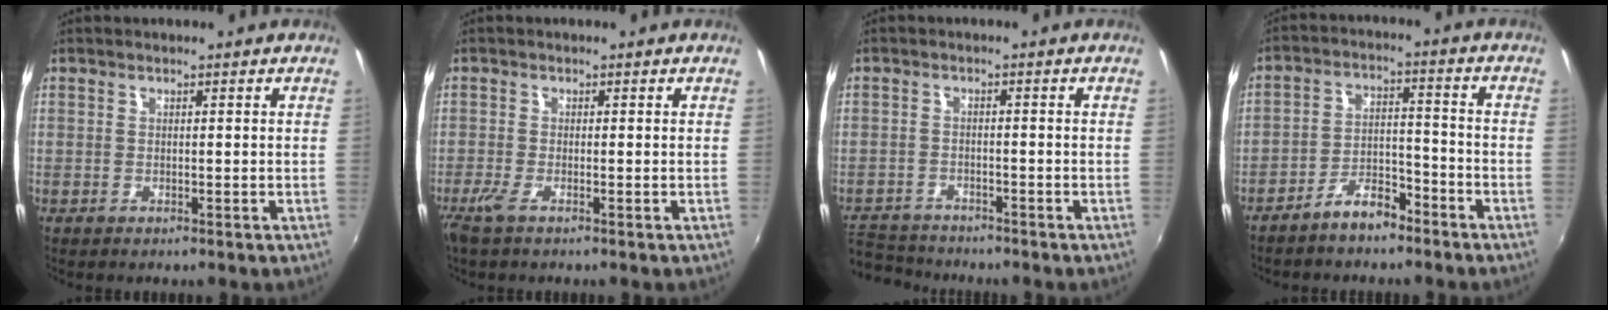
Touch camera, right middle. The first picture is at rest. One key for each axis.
{"total": 2.3, "fx": -1.5, "fy": 0.1, "fz": 1.8, "tx": -0.040, "ty": -0.010, "tz": -0.031}
{"total": 7.7, "fx": -7.3, "fy": 2.1, "fz": 1.3, "tx": -0.056, "ty": -0.001, "tz": -0.130}
{"total": 6.8, "fx": -5.4, "fy": 2.6, "fz": 3.2, "tx": -0.067, "ty": 0.021, "tz": -0.086}